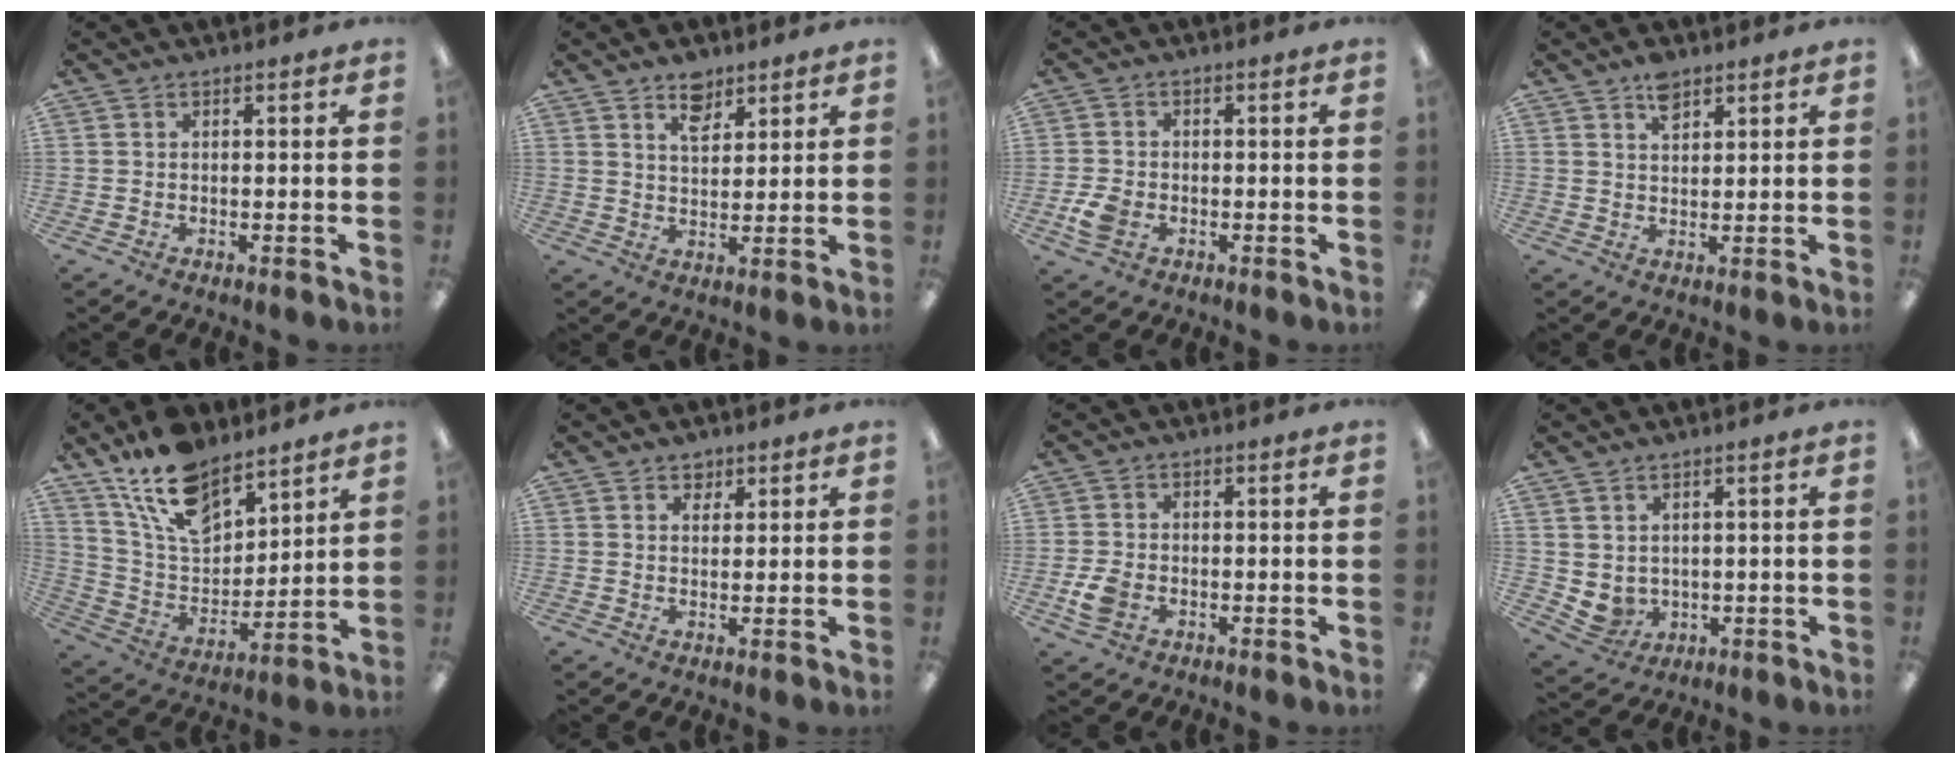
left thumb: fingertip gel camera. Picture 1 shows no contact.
{"total": 6.3, "force": [4.4, 3.5, 2.8], "torque": [-0.029, -0.021, 0.075]}
{"total": 5.0, "force": [-1.8, 3.6, 3.0], "torque": [-0.064, 0.005, -0.033]}
{"total": 4.5, "force": [3.0, 2.4, 2.4], "torque": [-0.030, -0.010, 0.051]}
{"total": 16.1, "force": [11.9, 7.6, 7.7], "torque": [-0.156, -0.061, 0.222]}
{"total": 2.8, "force": [2.0, 1.8, 0.5], "torque": [0.001, -0.007, 0.034]}
{"total": 4.9, "force": [-1.6, 3.5, 3.1], "torque": [-0.067, 0.004, -0.029]}
{"total": 3.7, "force": [1.8, 3.0, 1.2], "torque": [-0.036, -0.010, 0.037]}